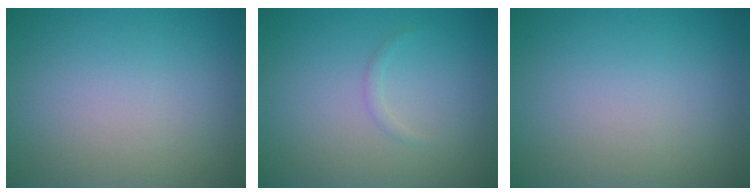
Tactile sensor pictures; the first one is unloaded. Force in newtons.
{"total": 0.6, "press": 0.6, "slide": 0.0}
{"total": 0.0}